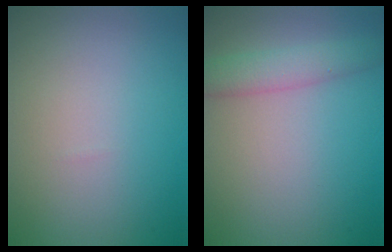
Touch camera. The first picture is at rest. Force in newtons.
{"total": 2.9, "press": 2.9, "slide": 0.1}